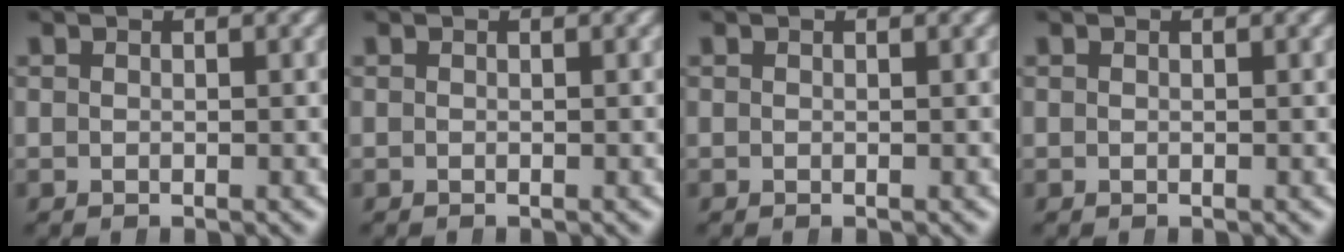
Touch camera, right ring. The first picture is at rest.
{"total": 0.0}
{"total": 0.0}
{"total": 0.0}